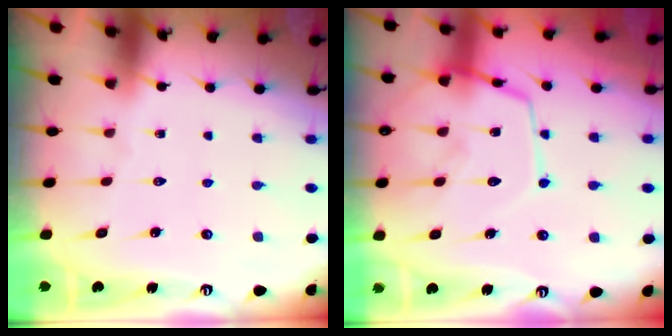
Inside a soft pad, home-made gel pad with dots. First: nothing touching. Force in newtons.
{"total": 14.1, "press": 14.0, "slide": 1.3}